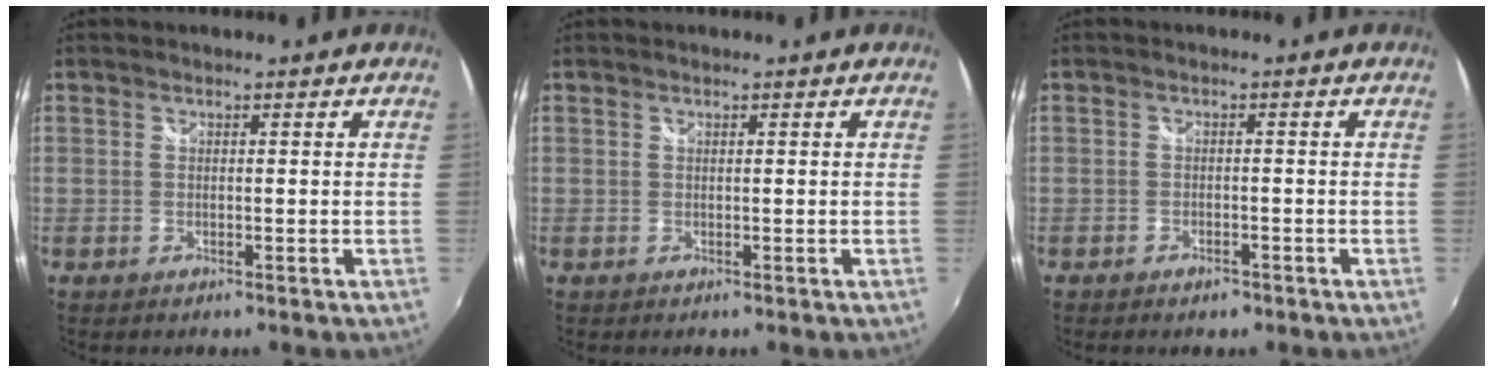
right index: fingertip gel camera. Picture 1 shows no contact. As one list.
[{"total": 0.0}, {"total": 2.5, "force": [-1.9, 1.3, 1.0], "torque": [-0.024, -0.005, -0.032]}]